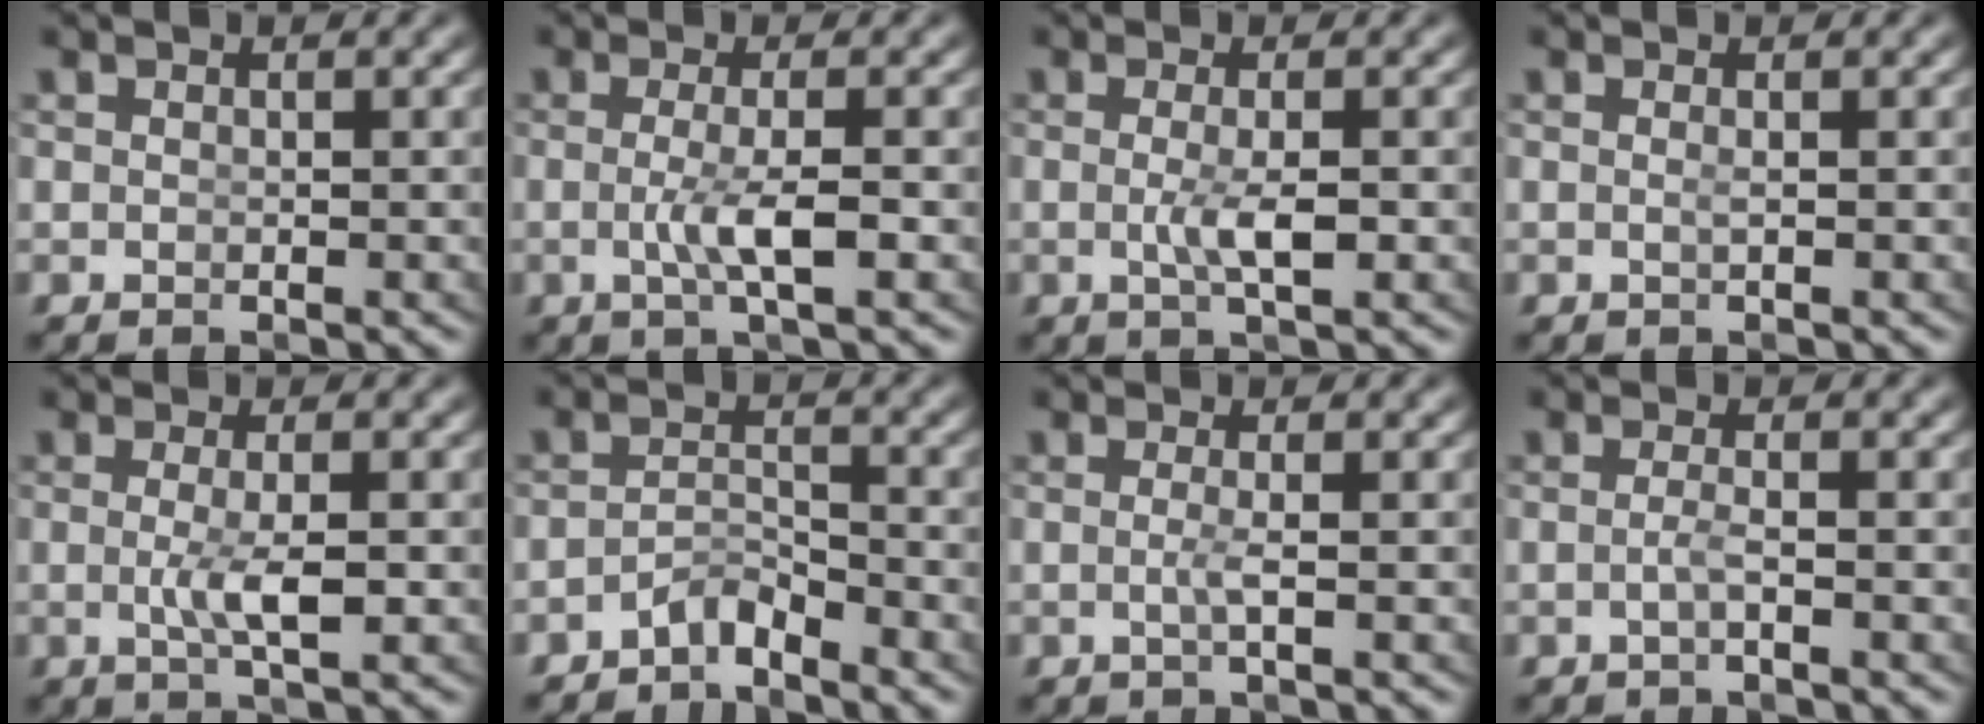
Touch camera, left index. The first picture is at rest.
{"total": 2.9, "force": [-0.8, -0.2, 2.8], "torque": [-0.058, -0.011, -0.005]}
{"total": 2.4, "force": [-0.7, -0.1, 2.3], "torque": [-0.048, -0.011, -0.003]}
{"total": 0.6, "force": [-0.2, -0.4, 0.4], "torque": [-0.013, -0.006, 0.000]}
{"total": 2.6, "force": [-0.6, -0.1, 2.6], "torque": [-0.051, -0.012, 0.000]}
{"total": 2.6, "force": [-2.5, 0.5, 0.5], "torque": [-0.011, -0.007, -0.040]}
{"total": 1.4, "force": [-0.6, -0.8, 1.0], "torque": [-0.029, -0.011, -0.003]}
{"total": 1.5, "force": [-1.0, -0.8, 0.7], "torque": [-0.021, -0.008, -0.012]}